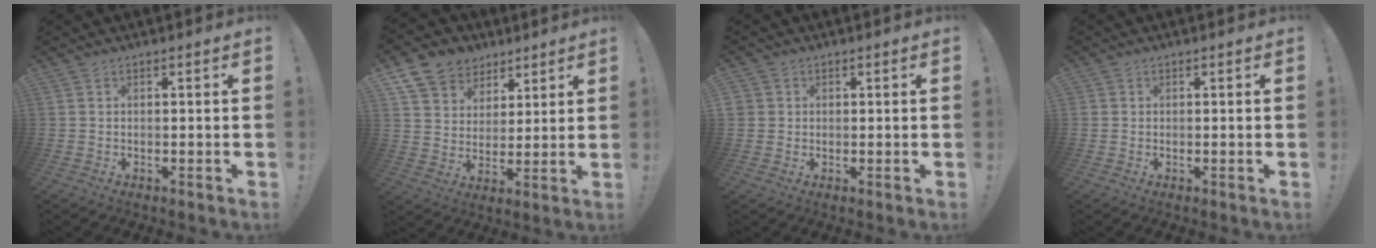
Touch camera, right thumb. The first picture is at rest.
{"total": 10.3, "force": [6.6, 7.6, 2.1], "torque": [-0.037, -0.045, 0.131]}
{"total": 2.1, "force": [0.2, 2.0, 0.1], "torque": [0.006, -0.001, 0.004]}
{"total": 0.8, "force": [0.1, 0.8, 0.1], "torque": [-0.004, 0.004, 0.002]}